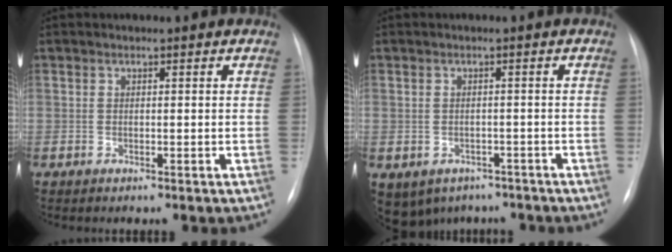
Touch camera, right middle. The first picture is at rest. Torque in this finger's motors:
{"motor_torque": [0.93, -1.21, 0.10, 0.06]}